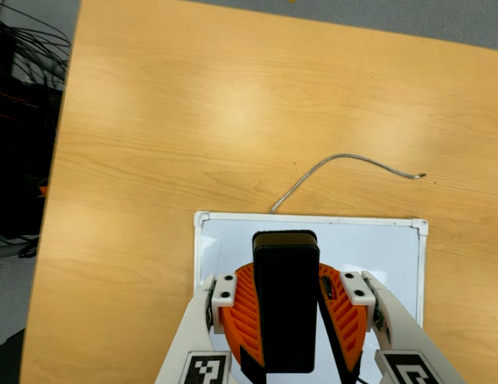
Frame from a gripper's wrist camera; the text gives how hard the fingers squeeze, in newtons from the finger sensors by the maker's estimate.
{"total": 10.3, "left": 9.6, "right": 11.0}